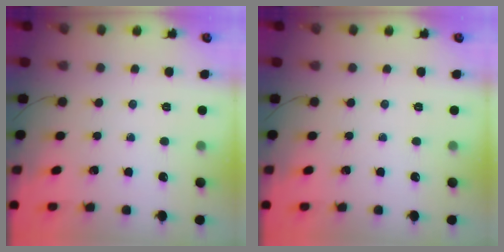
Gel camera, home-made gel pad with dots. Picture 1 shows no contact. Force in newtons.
{"total": 0.0}